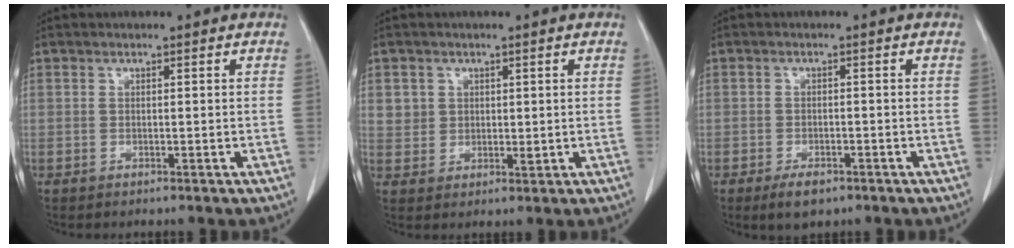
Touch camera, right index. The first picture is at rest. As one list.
[{"total": 3.5, "force": [1.3, 3.1, 0.7], "torque": [-0.005, -0.005, 0.026]}, {"total": 3.6, "force": [-2.3, 1.6, 2.2], "torque": [-0.041, -0.004, -0.032]}]